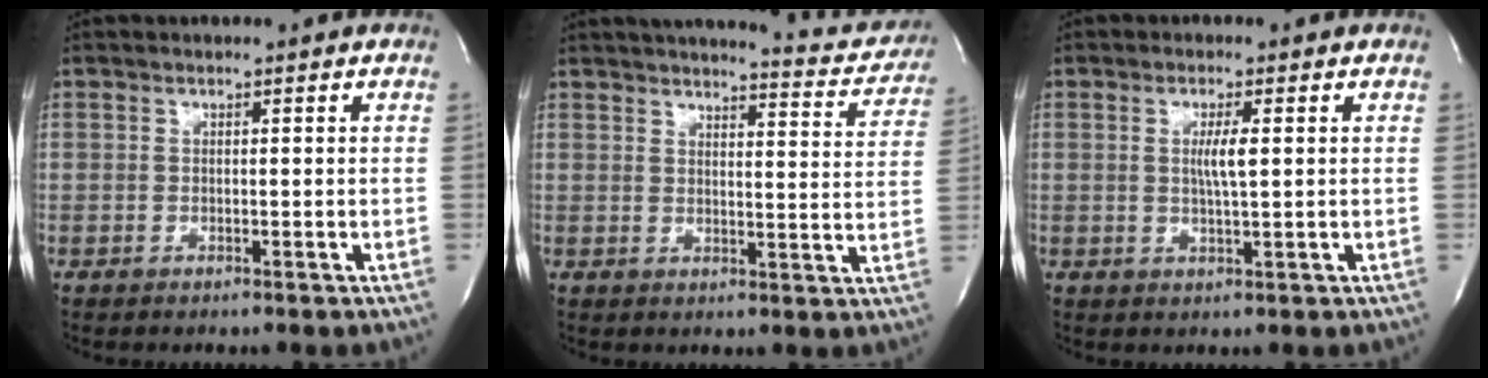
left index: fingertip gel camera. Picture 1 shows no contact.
{"total": 16.9, "force": [15.8, 2.9, 5.3], "torque": [-0.059, -0.031, 0.178]}
{"total": 3.3, "force": [0.6, 0.1, 3.2], "torque": [-0.063, -0.004, 0.010]}